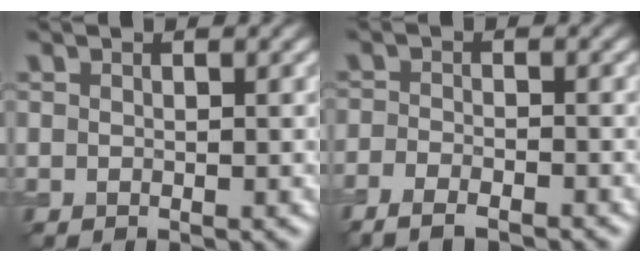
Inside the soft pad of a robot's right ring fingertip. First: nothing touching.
{"total": 3.7, "force": [-2.9, 1.0, 2.0], "torque": [-0.034, -0.005, -0.053]}